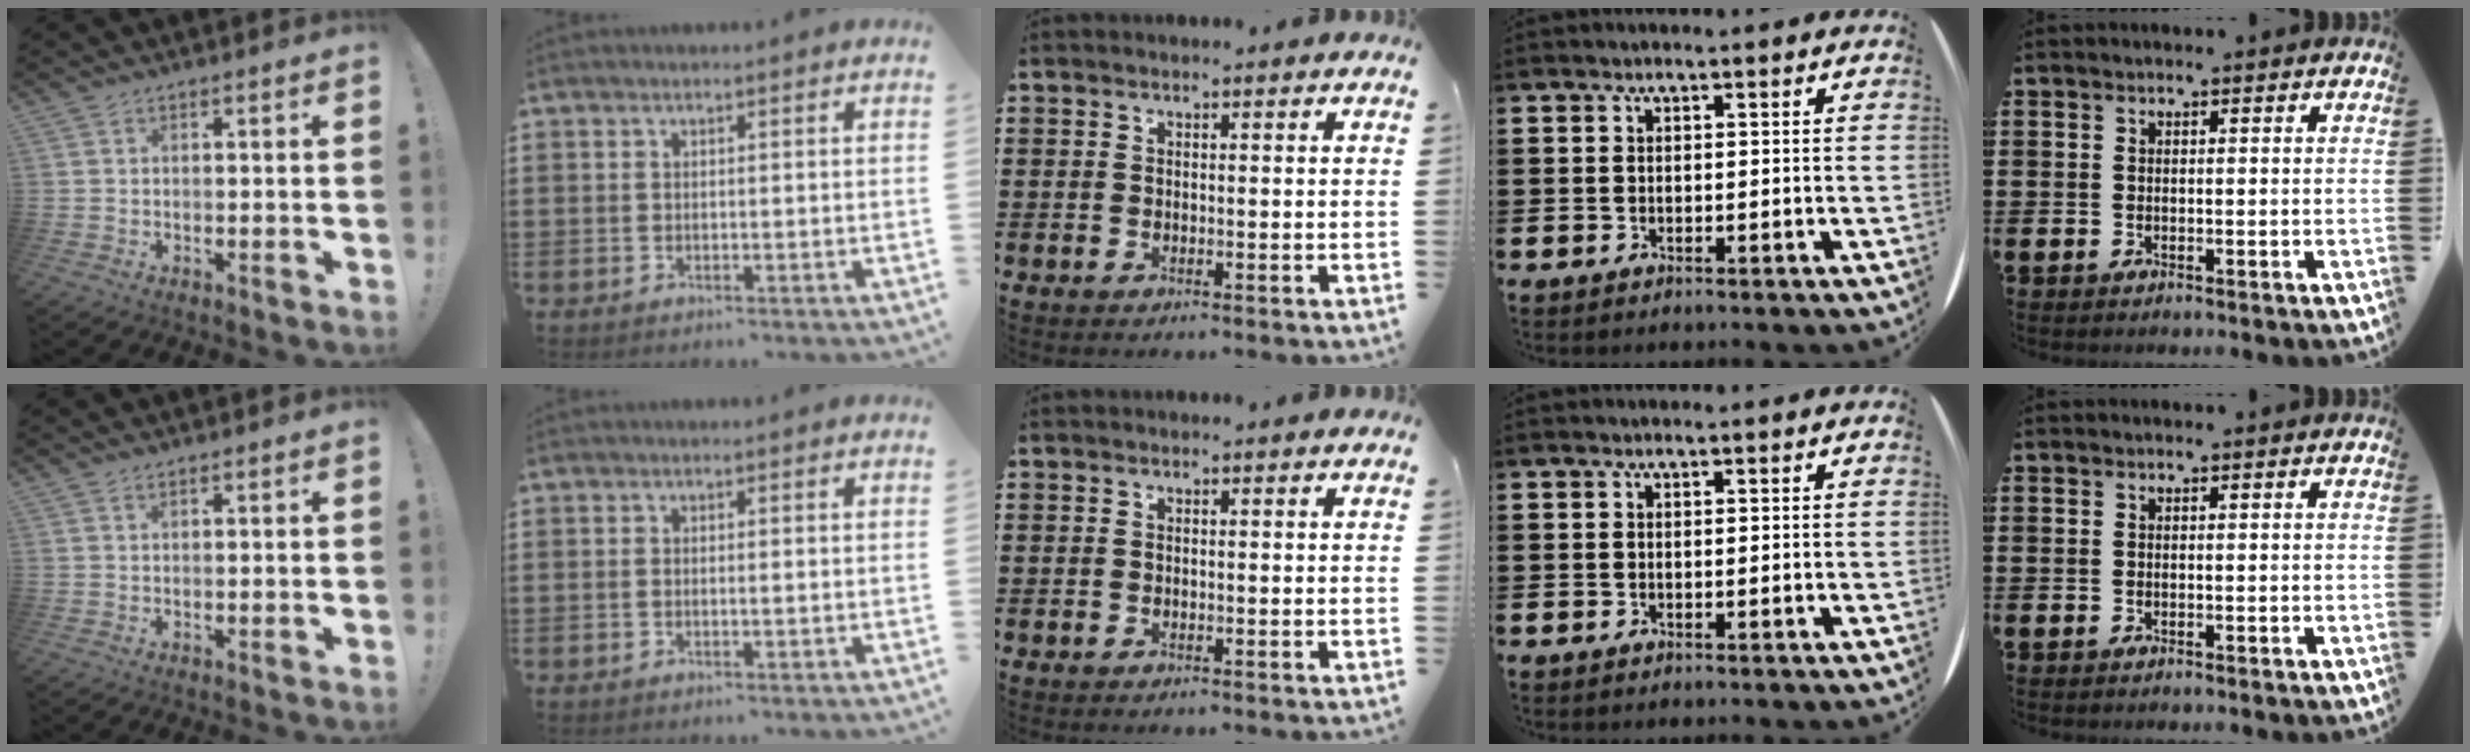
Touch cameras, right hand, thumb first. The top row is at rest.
{"thumb": {"total": 0.6, "force": [0.4, 0.2, 0.4], "torque": [-0.013, 0.002, 0.009]}, "index": {"total": 0.8, "force": [-0.2, 0.1, 0.8], "torque": [-0.014, -0.004, -0.003]}}